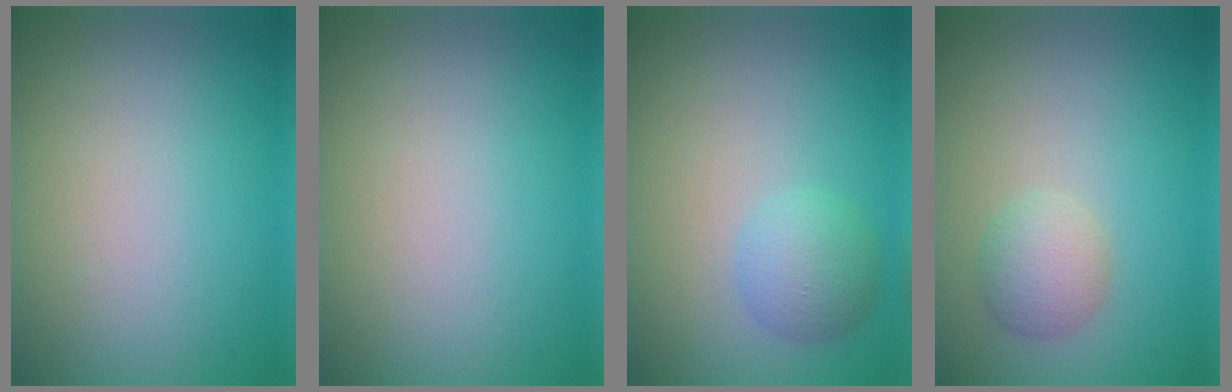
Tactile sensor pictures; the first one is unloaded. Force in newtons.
{"total": 0.0}
{"total": 2.8, "press": 2.8, "slide": 0.1}
{"total": 2.4, "press": 2.4, "slide": 0.0}